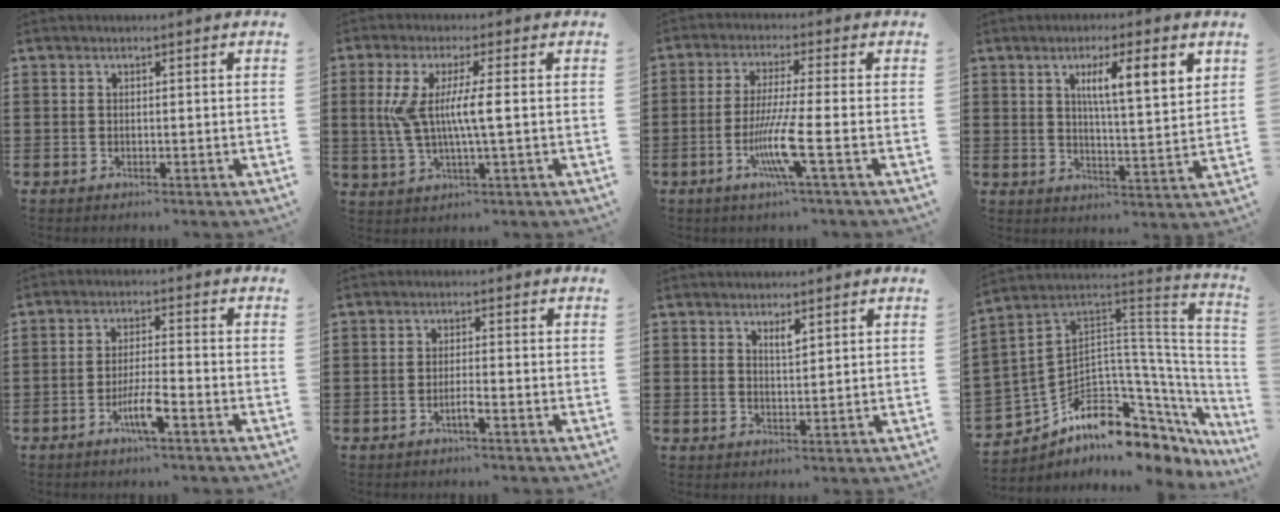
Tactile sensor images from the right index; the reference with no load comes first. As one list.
[{"total": 6.9, "force": [0.3, 0.4, 6.9], "torque": [-0.151, -0.014, -0.005]}, {"total": 8.2, "force": [-2.8, 0.0, 7.6], "torque": [-0.162, -0.023, -0.059]}, {"total": 6.9, "force": [2.8, 1.0, 6.2], "torque": [-0.109, -0.004, 0.041]}, {"total": 4.9, "force": [-2.6, 0.5, 4.1], "torque": [-0.089, -0.010, -0.051]}, {"total": 2.0, "force": [-1.2, 0.1, 1.6], "torque": [-0.029, -0.001, -0.021]}, {"total": 2.1, "force": [1.5, 0.5, 1.4], "torque": [-0.020, 0.000, 0.023]}, {"total": 7.0, "force": [-4.4, 4.0, 3.7], "torque": [-0.093, -0.034, -0.089]}]